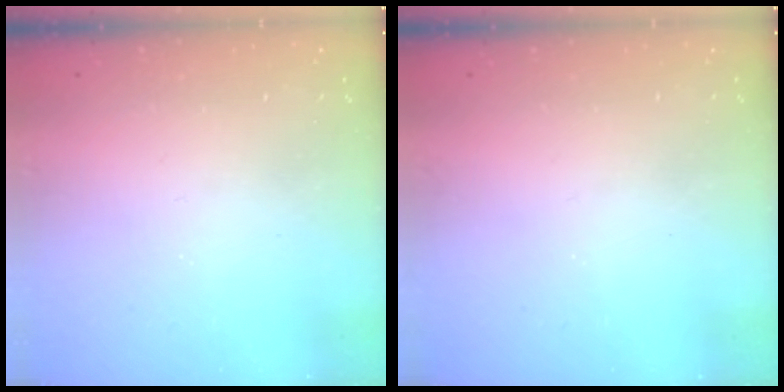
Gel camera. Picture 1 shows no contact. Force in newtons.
{"total": 0.0}